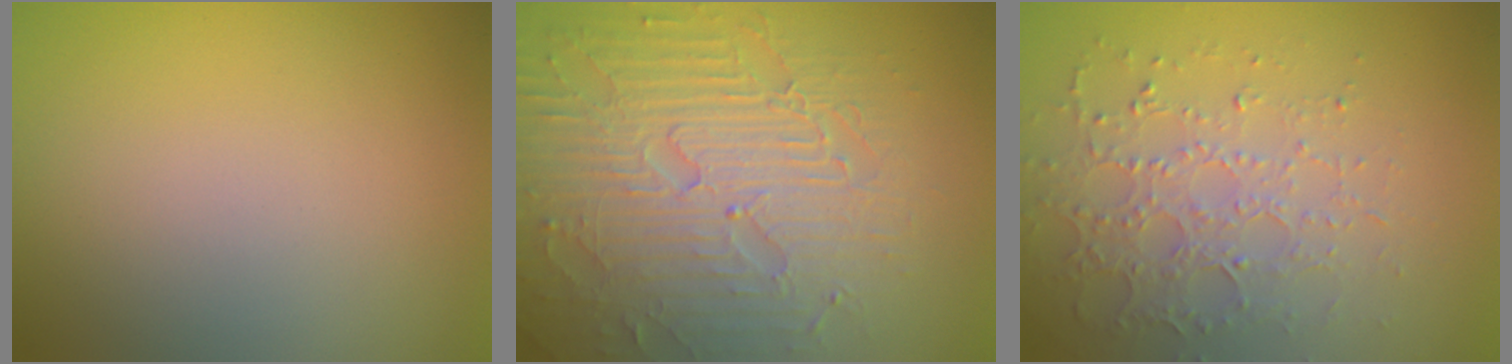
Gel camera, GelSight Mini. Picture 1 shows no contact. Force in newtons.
{"total": 8.2, "press": 6.1, "slide": 5.5}
{"total": 3.4, "press": 3.2, "slide": 1.0}